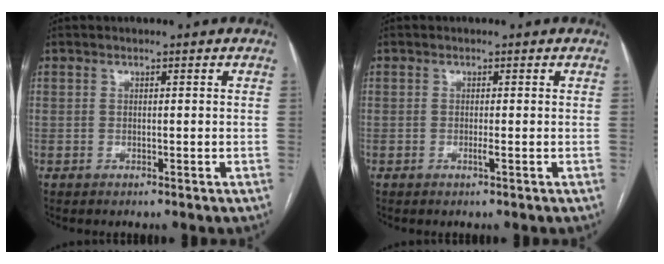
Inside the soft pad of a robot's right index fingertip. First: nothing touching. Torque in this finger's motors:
{"motor_torque": [0.39, 0.11, 0.19, 0.08]}